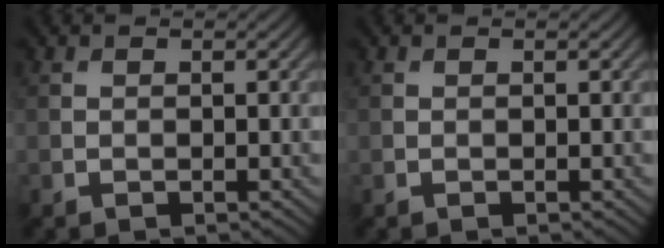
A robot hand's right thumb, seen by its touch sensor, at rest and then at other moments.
{"total": 0.0}